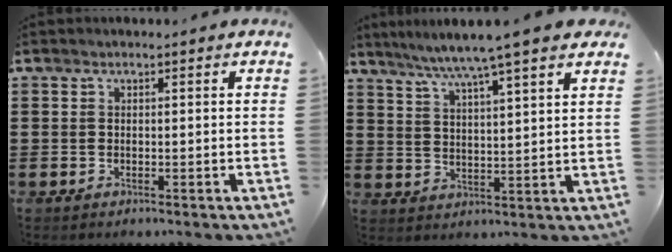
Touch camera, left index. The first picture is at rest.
{"total": 6.6, "force": [5.3, -0.7, 3.8], "torque": [-0.091, -0.026, 0.088]}